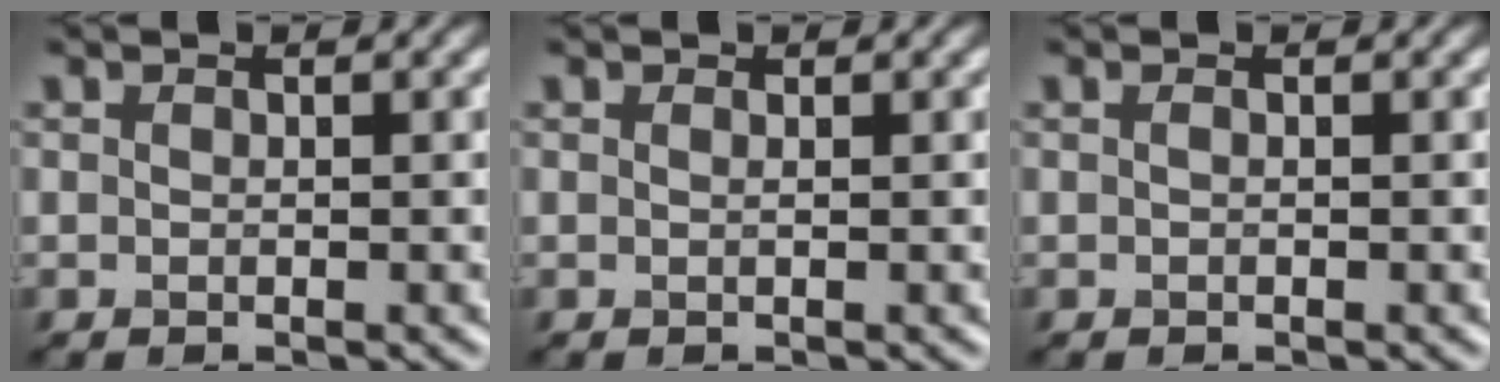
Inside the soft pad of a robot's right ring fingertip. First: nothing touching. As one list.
[{"total": 0.0}, {"total": 0.0}]